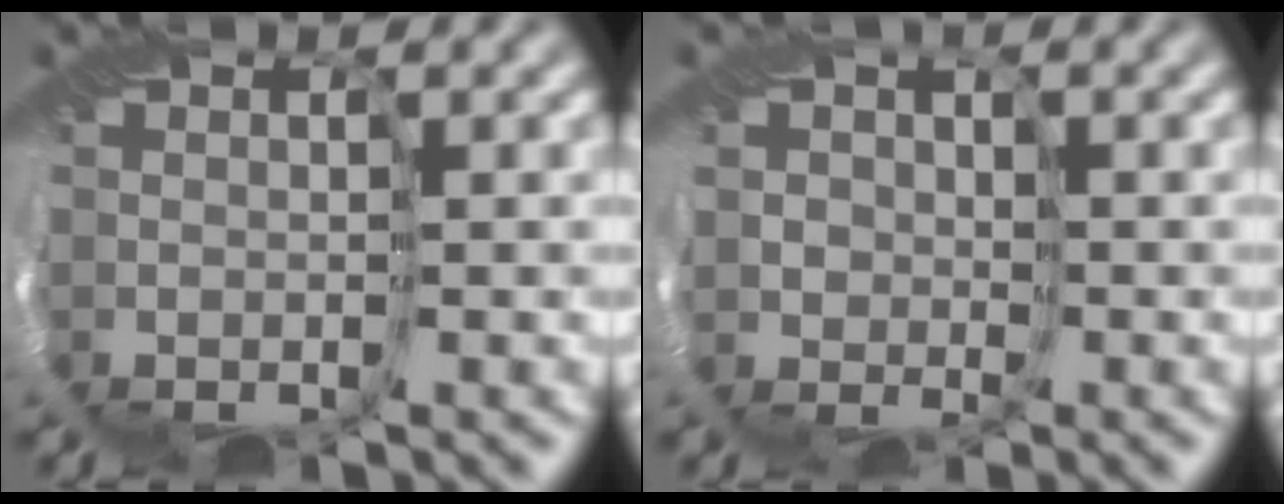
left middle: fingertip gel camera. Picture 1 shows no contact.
{"total": 2.3, "force": [1.4, 0.8, -1.6], "torque": [0.023, 0.011, 0.024]}